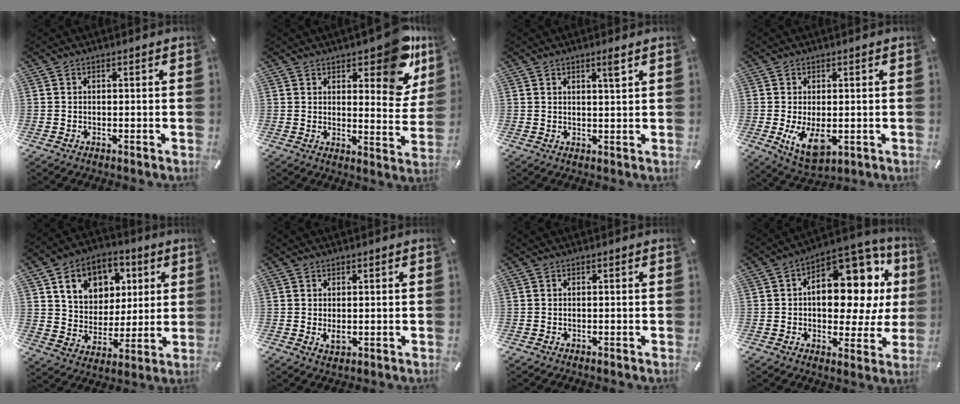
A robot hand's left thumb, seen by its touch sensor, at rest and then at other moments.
{"total": 15.4, "force": [10.4, 6.5, 9.3], "torque": [-0.094, -0.083, 0.173]}
{"total": 2.9, "force": [1.9, 0.2, 2.2], "torque": [-0.038, -0.004, 0.030]}
{"total": 7.8, "force": [-1.0, 4.6, 6.3], "torque": [-0.113, -0.015, -0.016]}
{"total": 12.9, "force": [5.2, 10.7, 5.1], "torque": [-0.091, -0.016, 0.100]}
{"total": 2.1, "force": [0.2, 1.4, 1.6], "torque": [-0.023, -0.001, 0.003]}
{"total": 0.0}
{"total": 18.4, "force": [5.0, 10.7, 14.1], "torque": [-0.177, -0.047, 0.079]}